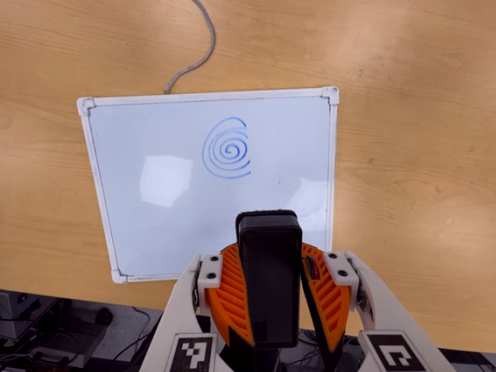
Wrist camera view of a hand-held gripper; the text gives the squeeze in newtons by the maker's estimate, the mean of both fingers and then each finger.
{"total": 12.1, "left": 10.7, "right": 13.5}